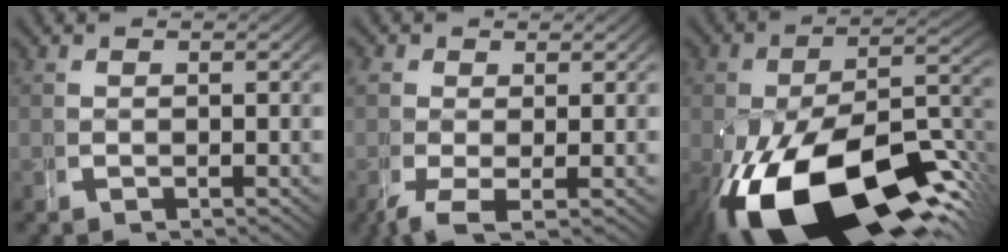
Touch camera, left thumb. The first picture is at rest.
{"total": 3.8, "force": [-1.2, 2.4, 2.6], "torque": [-0.066, -0.031, -0.008]}
{"total": 20.7, "force": [-6.8, 11.1, 16.1], "torque": [-0.285, -0.059, -0.067]}